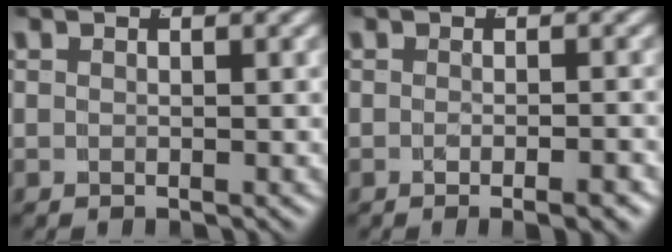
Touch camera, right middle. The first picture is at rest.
{"total": 1.9, "force": [-1.5, -0.3, 1.2], "torque": [-0.016, 0.005, -0.027]}